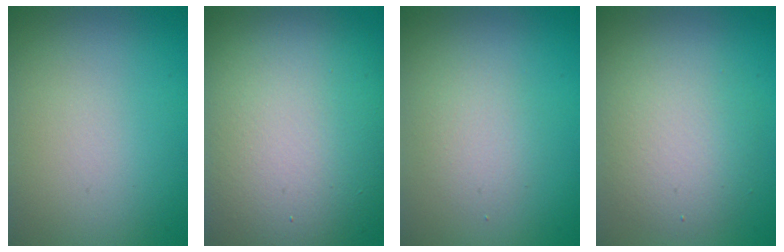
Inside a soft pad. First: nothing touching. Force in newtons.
{"total": 16.3, "press": 16.3, "slide": 1.0}
{"total": 1.8, "press": 1.8, "slide": 0.0}
{"total": 4.4, "press": 4.4, "slide": 0.3}